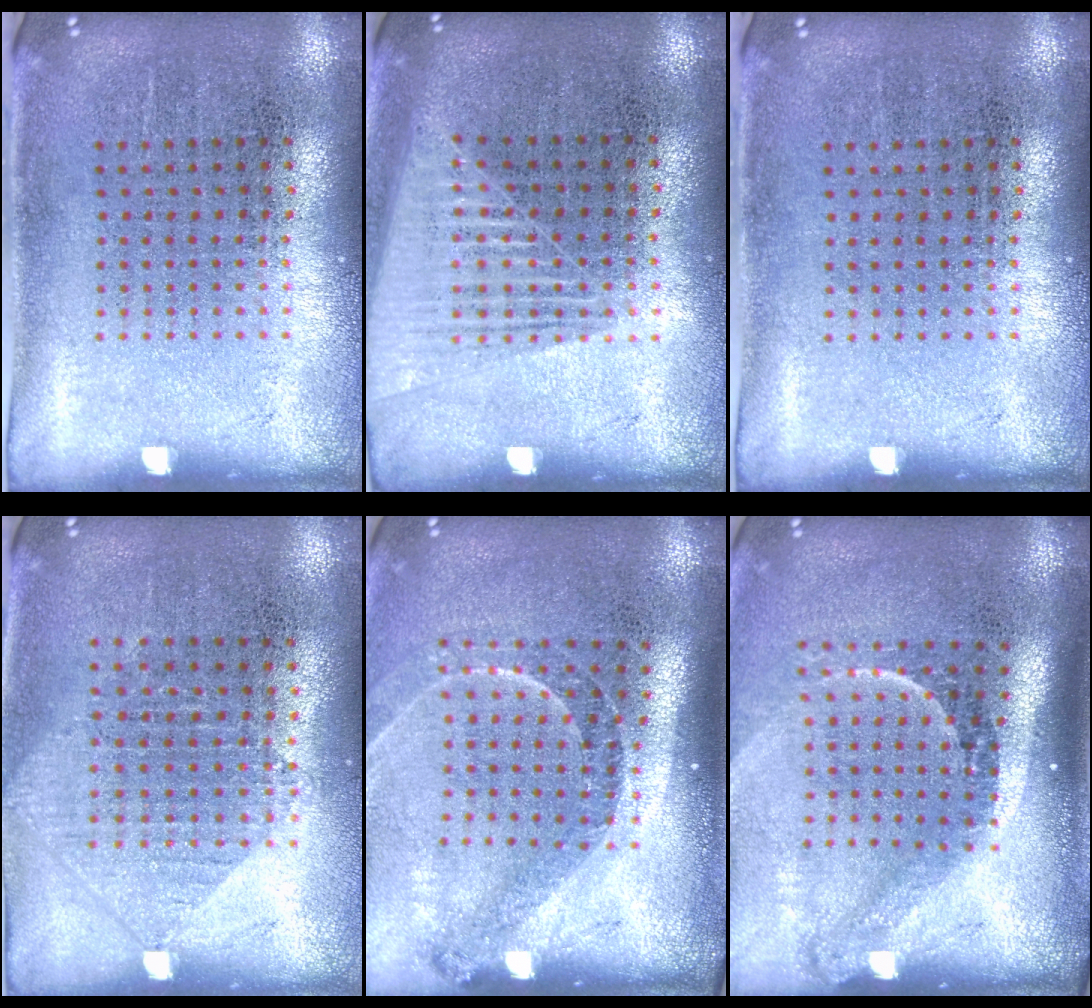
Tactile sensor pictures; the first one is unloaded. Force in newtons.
{"total": 1.5, "press": 1.5, "slide": 0.4}
{"total": 0.0}
{"total": 1.0, "press": 0.9, "slide": 0.2}
{"total": 1.4, "press": 1.3, "slide": 0.7}
{"total": 2.2, "press": 1.4, "slide": 1.7}